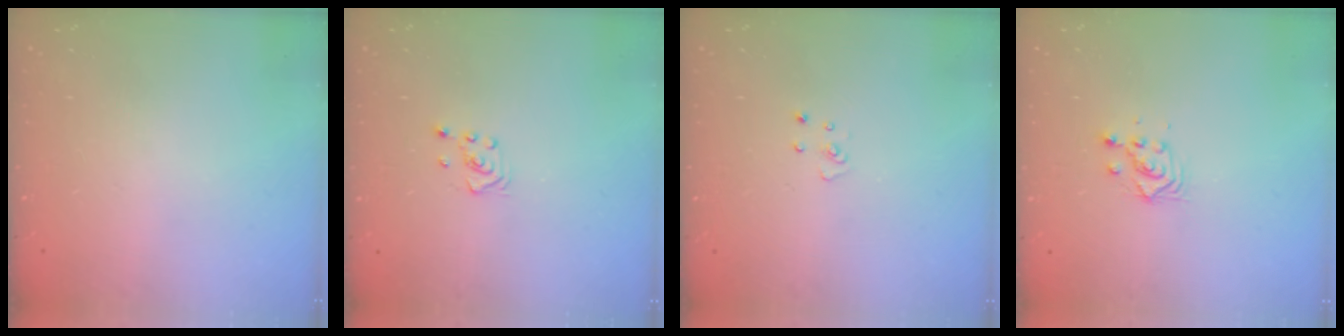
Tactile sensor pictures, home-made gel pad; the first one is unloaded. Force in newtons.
{"total": 2.6, "press": 2.4, "slide": 1.0}
{"total": 3.0, "press": 3.0, "slide": 0.3}
{"total": 2.8, "press": 2.8, "slide": 0.1}